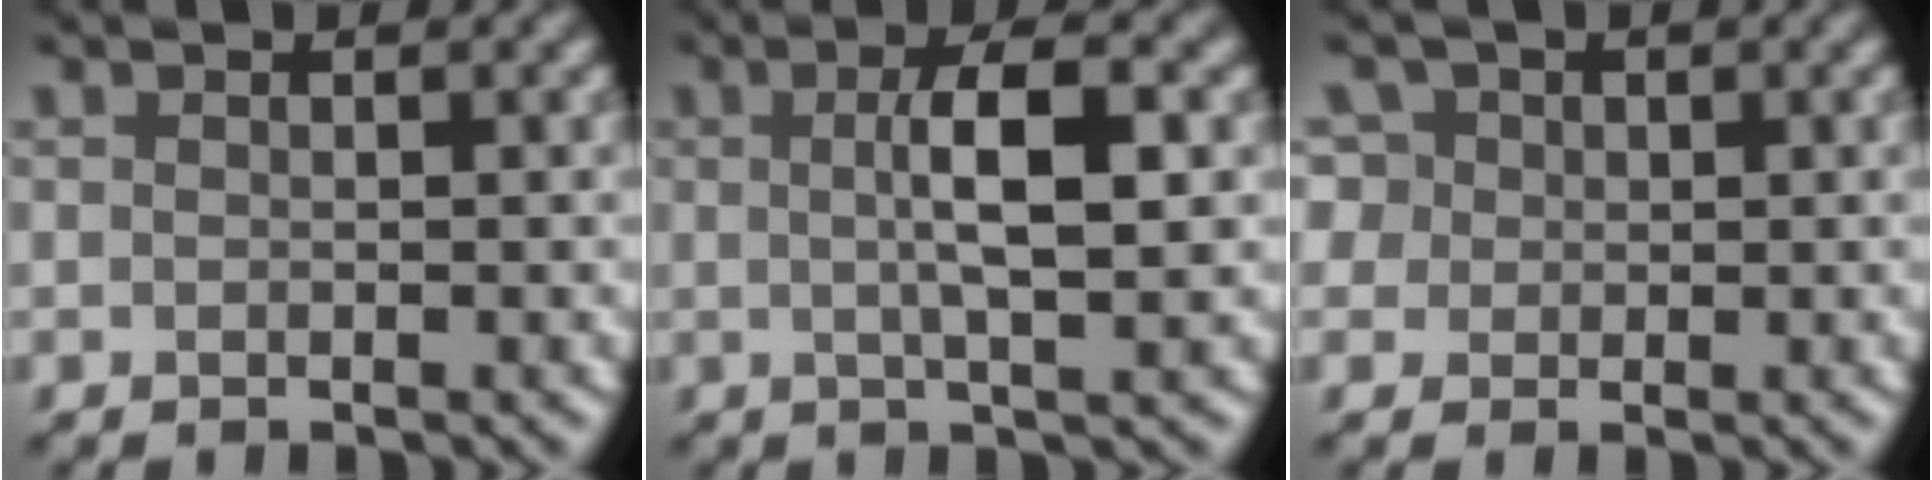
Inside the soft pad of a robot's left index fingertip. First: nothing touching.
{"total": 4.9, "force": [0.3, 1.1, 4.8], "torque": [-0.084, 0.006, 0.002]}
{"total": 6.9, "force": [3.2, 5.3, 3.2], "torque": [-0.067, 0.023, 0.031]}